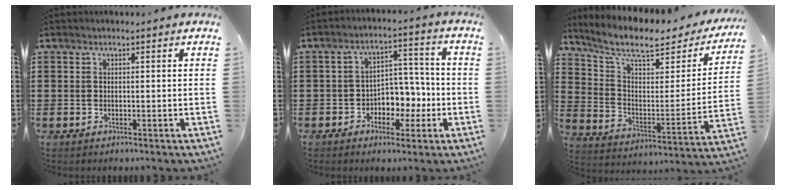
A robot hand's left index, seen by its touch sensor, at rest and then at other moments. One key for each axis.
{"total": 5.5, "fx": -1.9, "fy": 4.3, "fz": 2.9, "tx": -0.053, "ty": 0.008, "tz": -0.038}
{"total": 8.7, "fx": 6.8, "fy": 2.2, "fz": 5.0, "tx": -0.120, "ty": -0.040, "tz": 0.112}